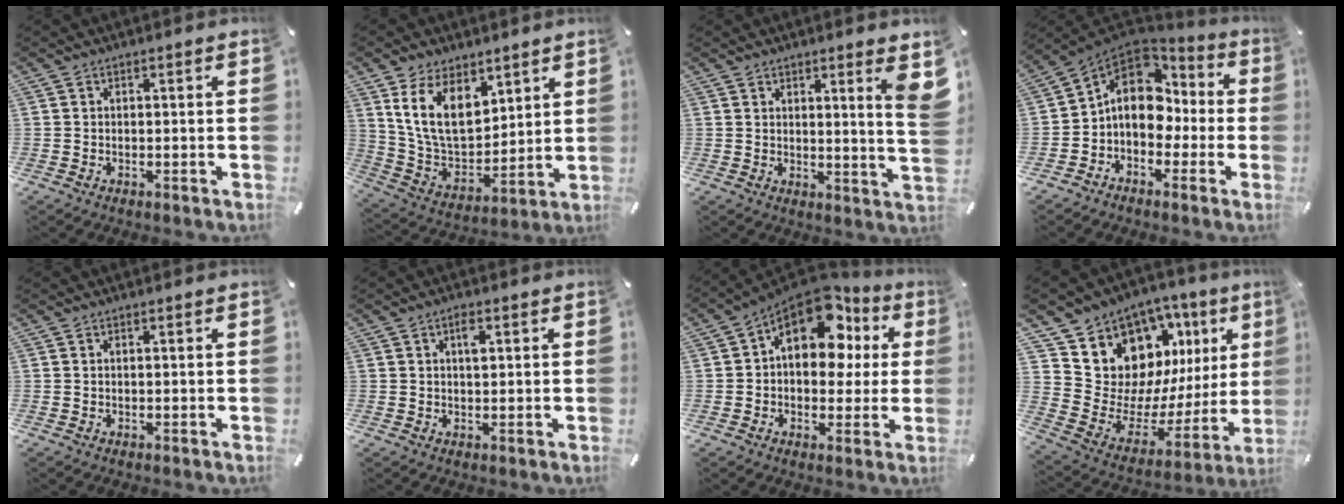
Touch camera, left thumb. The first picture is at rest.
{"total": 15.3, "force": [7.6, 9.6, 9.2], "torque": [-0.189, -0.035, 0.142]}
{"total": 6.2, "force": [3.7, -0.1, 5.0], "torque": [-0.072, -0.031, 0.056]}
{"total": 12.0, "force": [0.2, 9.8, 6.9], "torque": [-0.136, 0.002, 0.007]}
{"total": 0.0}
{"total": 2.8, "force": [1.0, 1.2, 2.3], "torque": [-0.034, 0.000, 0.012]}
{"total": 16.0, "force": [7.1, 9.7, 10.5], "torque": [-0.165, -0.048, 0.124]}
{"total": 14.0, "force": [8.2, 10.4, 4.4], "torque": [-0.059, -0.096, 0.162]}